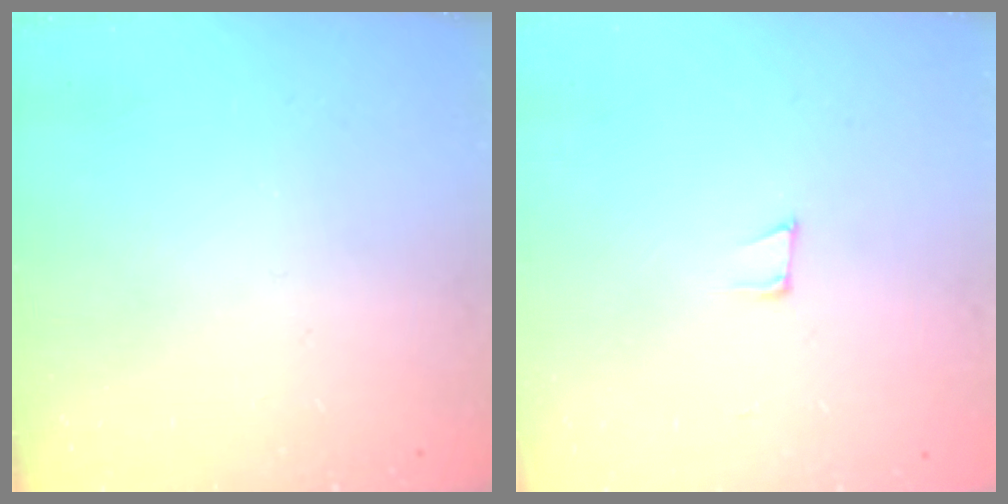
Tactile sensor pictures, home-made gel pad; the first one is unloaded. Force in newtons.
{"total": 5.9, "press": 5.2, "slide": 2.8}